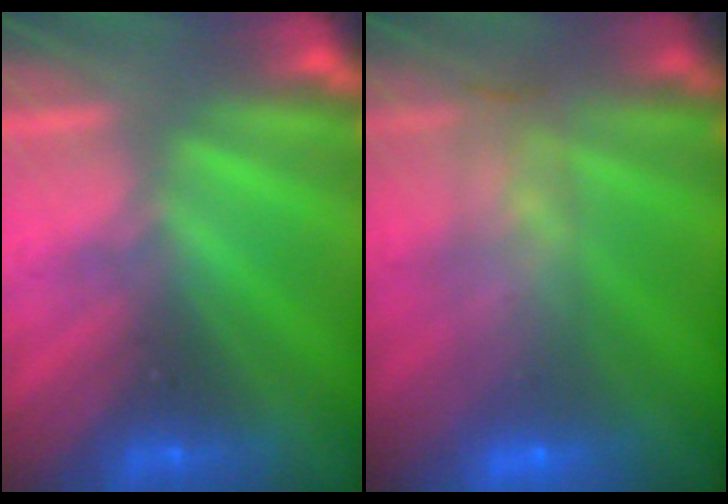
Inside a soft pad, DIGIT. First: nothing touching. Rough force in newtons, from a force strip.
{"total": 6.6}